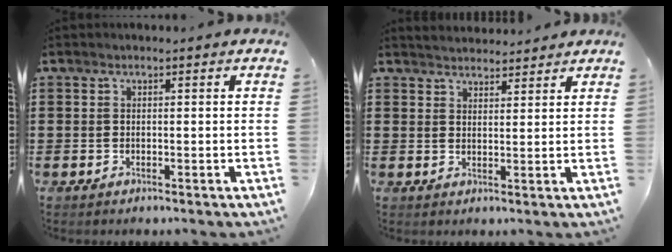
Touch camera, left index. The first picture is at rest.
{"total": 2.5, "force": [2.5, 0.2, -0.2], "torque": [-0.003, -0.003, 0.047]}